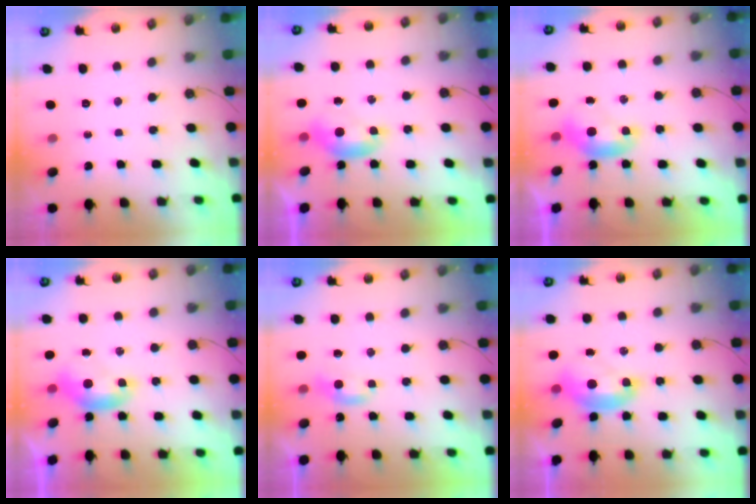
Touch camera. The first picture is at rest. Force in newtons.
{"total": 0.7, "press": 0.6, "slide": 0.3}
{"total": 0.0}
{"total": 0.0}
{"total": 2.4, "press": 2.4, "slide": 0.4}
{"total": 2.3, "press": 2.3, "slide": 0.6}